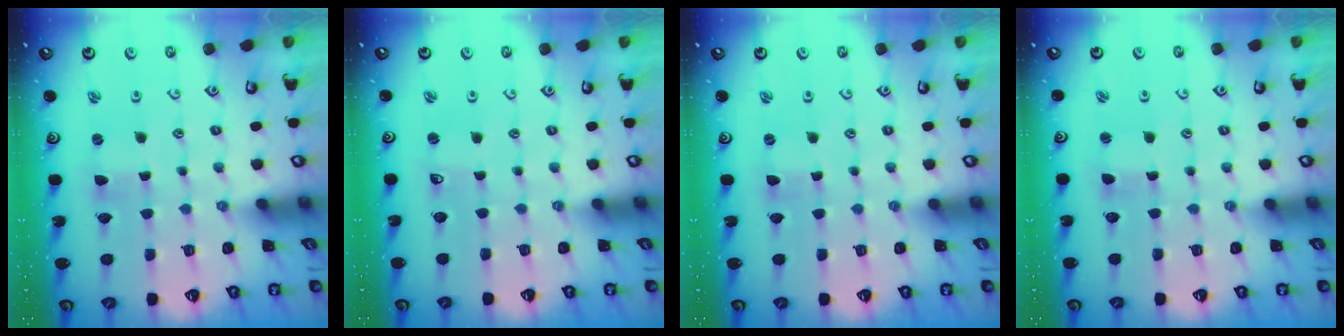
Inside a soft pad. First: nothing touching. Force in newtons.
{"total": 1.2, "press": 1.2, "slide": 0.0}
{"total": 0.0}
{"total": 0.7, "press": 0.7, "slide": 0.2}